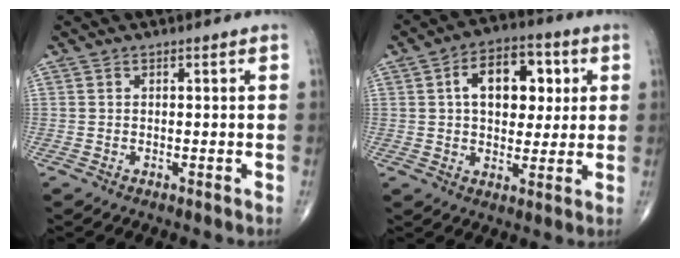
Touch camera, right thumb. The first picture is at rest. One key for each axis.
{"total": 13.2, "fx": 3.1, "fy": 8.3, "fz": 9.8, "tx": -0.107, "ty": 0.008, "tz": 0.044}